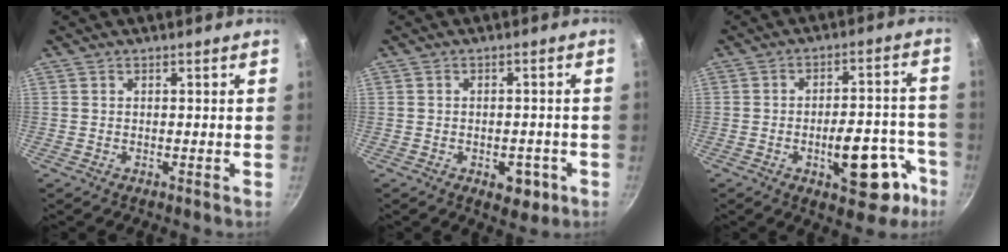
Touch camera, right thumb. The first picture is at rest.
{"total": 5.4, "force": [-2.2, 3.2, 3.7], "torque": [-0.023, 0.014, -0.020]}
{"total": 14.9, "force": [-6.4, 6.8, 11.5], "torque": [-0.101, 0.047, -0.080]}